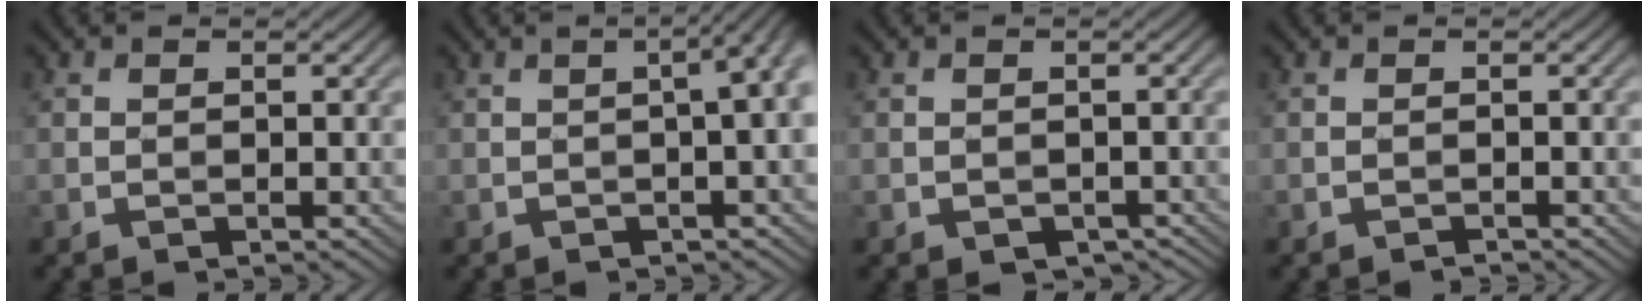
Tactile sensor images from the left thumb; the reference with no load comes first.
{"total": 6.4, "force": [0.1, 1.9, 6.1], "torque": [-0.066, 0.018, -0.006]}
{"total": 0.9, "force": [-0.5, 0.7, 0.1], "torque": [-0.008, -0.008, -0.006]}
{"total": 0.5, "force": [-0.5, -0.2, -0.1], "torque": [0.001, 0.006, -0.008]}